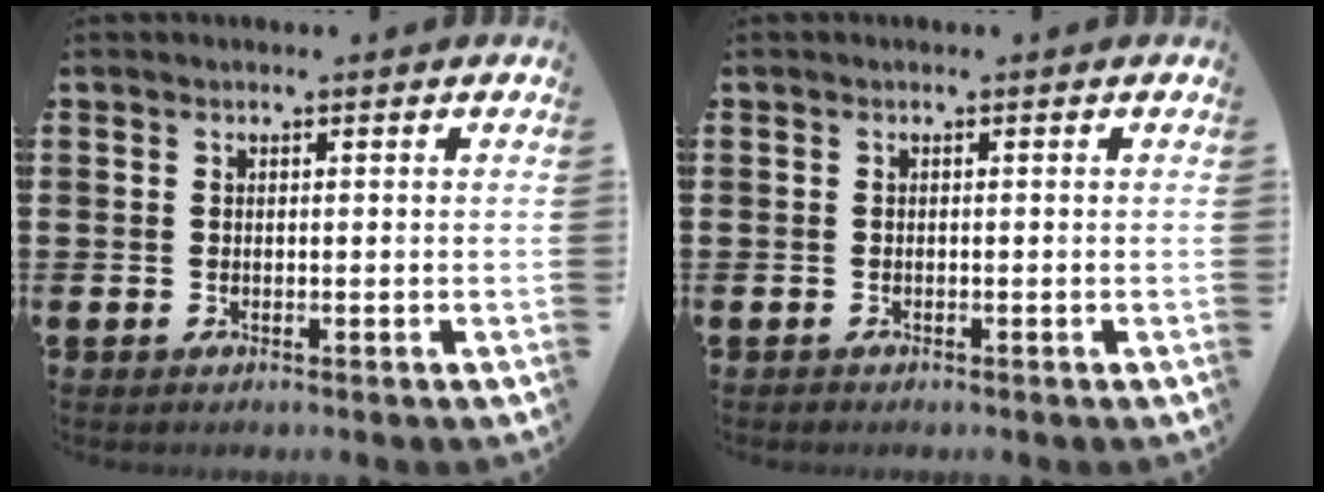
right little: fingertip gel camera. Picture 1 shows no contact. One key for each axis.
{"total": 0.0}